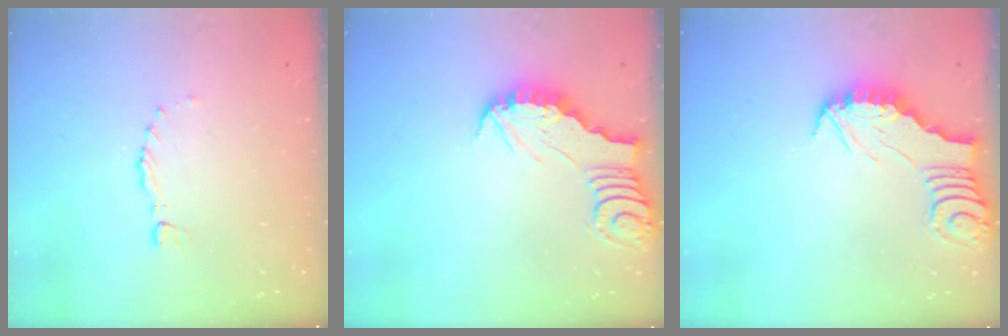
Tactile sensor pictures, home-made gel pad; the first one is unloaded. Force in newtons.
{"total": 2.9, "press": 2.9, "slide": 0.3}
{"total": 2.5, "press": 2.5, "slide": 0.2}